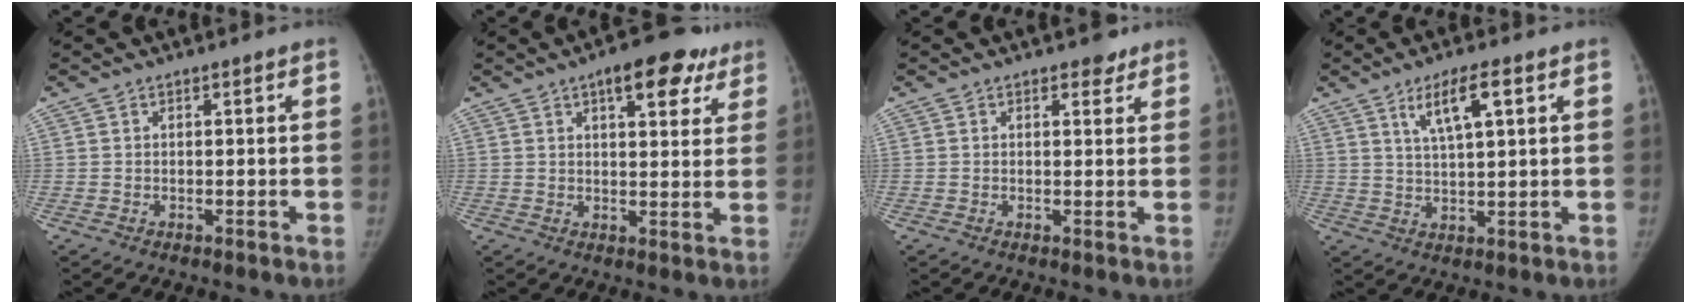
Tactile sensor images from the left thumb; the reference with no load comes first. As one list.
[{"total": 11.0, "force": [6.2, 4.9, 7.6], "torque": [-0.061, -0.011, 0.079]}, {"total": 1.9, "force": [1.5, 1.1, 0.5], "torque": [0.010, -0.007, 0.016]}, {"total": 7.0, "force": [3.2, 1.6, 6.0], "torque": [-0.105, -0.009, 0.060]}]